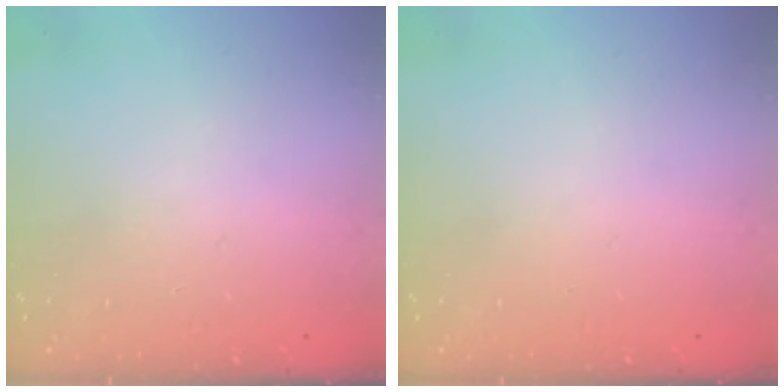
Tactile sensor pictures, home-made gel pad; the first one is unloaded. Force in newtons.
{"total": 0.0}